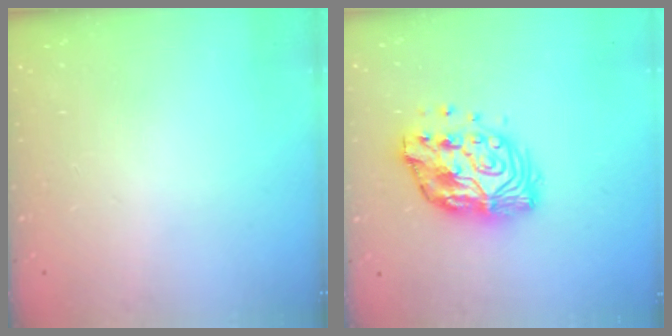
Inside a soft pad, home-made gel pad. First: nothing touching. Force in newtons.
{"total": 14.0, "press": 13.9, "slide": 1.1}